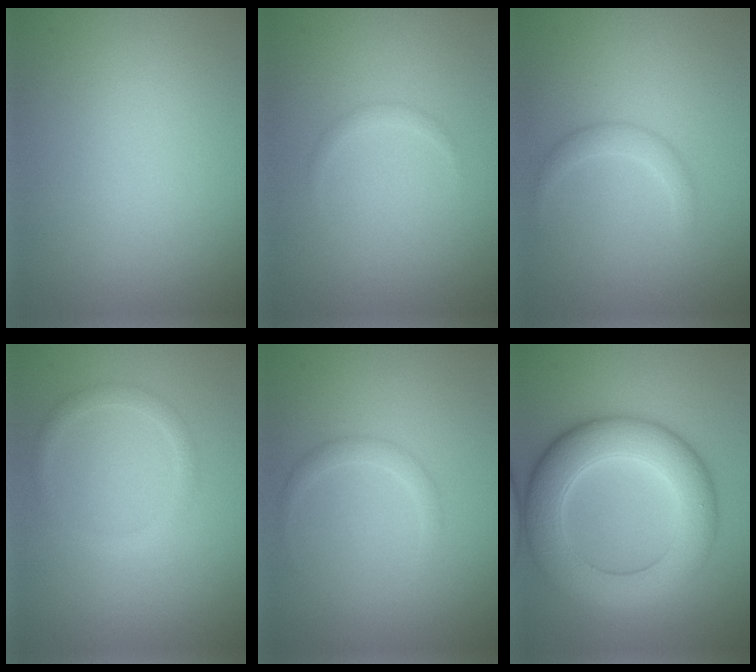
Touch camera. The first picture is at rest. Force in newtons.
{"total": 0.6, "press": 0.6, "slide": 0.1}
{"total": 1.6, "press": 1.6, "slide": 0.1}
{"total": 1.4, "press": 1.4, "slide": 0.1}
{"total": 1.2, "press": 1.2, "slide": 0.1}
{"total": 8.7, "press": 8.7, "slide": 0.2}